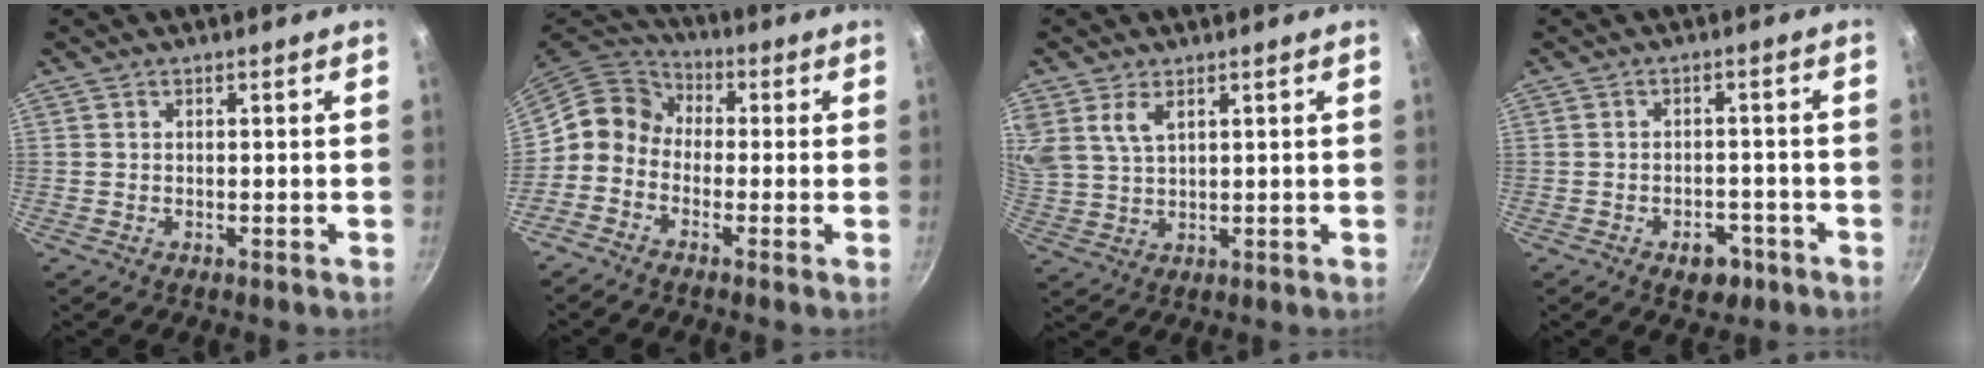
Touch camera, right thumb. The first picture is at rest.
{"total": 8.8, "force": [-2.0, 7.5, 4.1], "torque": [-0.066, 0.053, -0.057]}
{"total": 7.5, "force": [3.5, 4.3, 4.9], "torque": [-0.108, -0.003, 0.081]}
{"total": 4.5, "force": [-2.5, 2.8, 2.5], "torque": [-0.017, 0.018, -0.032]}